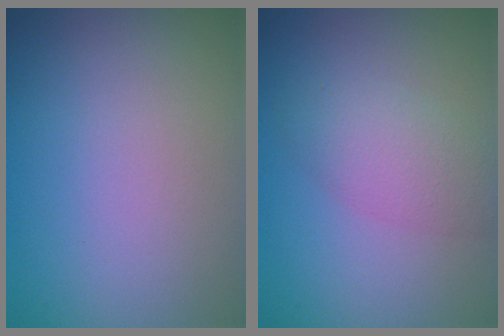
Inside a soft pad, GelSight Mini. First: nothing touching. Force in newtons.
{"total": 3.1, "press": 3.1, "slide": 0.1}